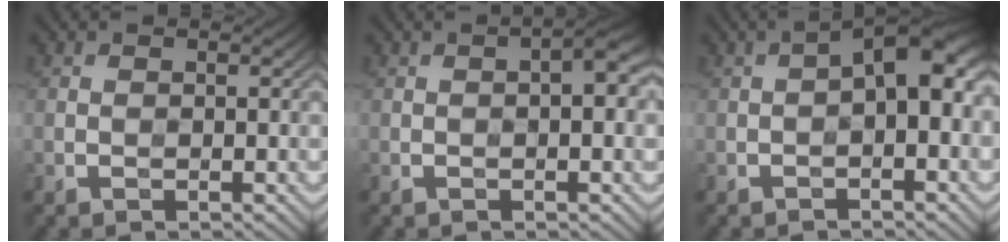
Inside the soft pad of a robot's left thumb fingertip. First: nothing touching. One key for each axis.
{"total": 3.2, "fx": 0.1, "fy": 0.7, "fz": 3.1, "tx": -0.045, "ty": 0.008, "tz": 0.000}
{"total": 6.9, "fx": 0.1, "fy": 2.9, "fz": 6.3, "tx": -0.092, "ty": 0.021, "tz": -0.007}